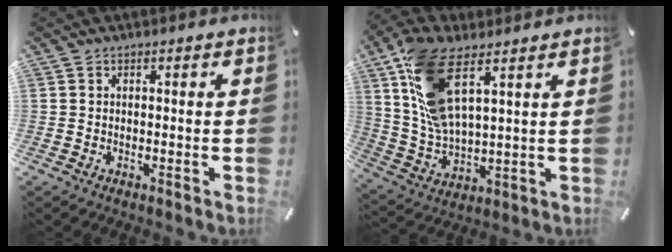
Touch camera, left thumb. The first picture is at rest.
{"total": 14.7, "force": [7.5, 6.2, 11.0], "torque": [-0.252, -0.024, 0.137]}